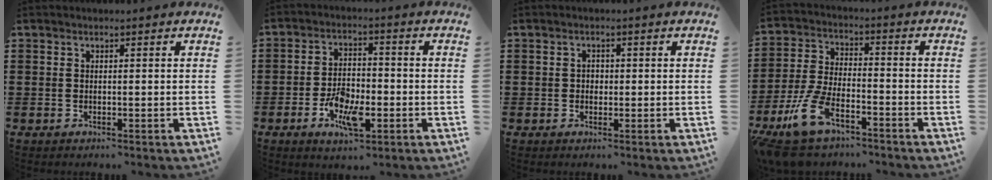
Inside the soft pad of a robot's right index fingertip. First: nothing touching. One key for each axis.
{"total": 7.0, "fx": -2.7, "fy": 3.3, "fz": 5.5, "tx": -0.116, "ty": 0.001, "tz": -0.052}
{"total": 1.2, "fx": -0.1, "fy": 0.9, "fz": 0.7, "tx": -0.015, "ty": 0.004, "tz": -0.002}
{"total": 10.1, "fx": -6.6, "fy": 3.9, "fz": 6.5, "tx": -0.159, "ty": 0.005, "tz": -0.131}